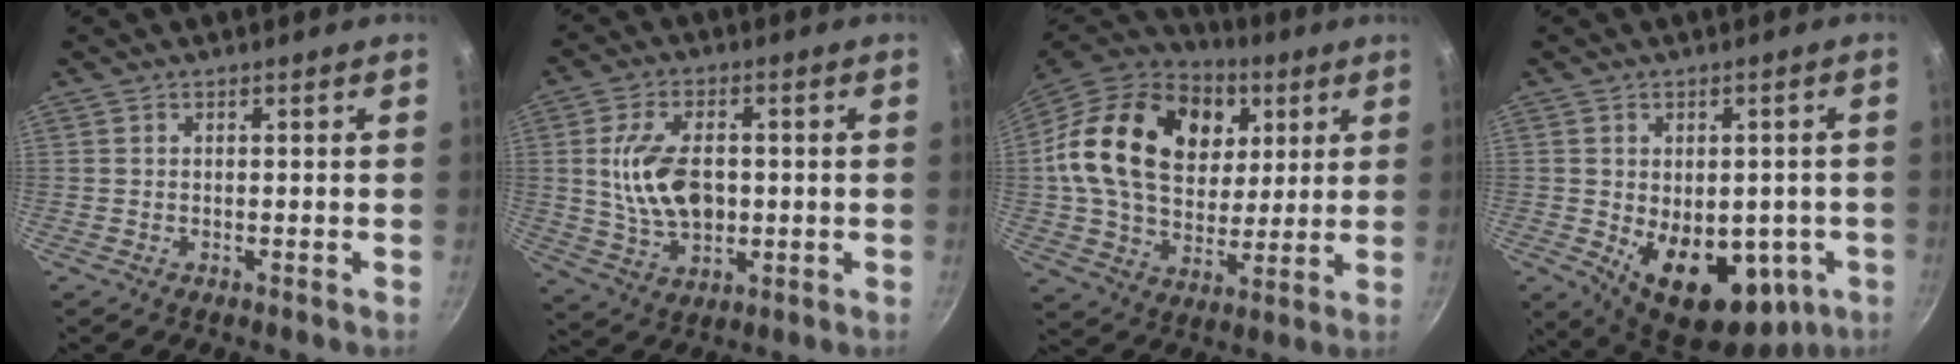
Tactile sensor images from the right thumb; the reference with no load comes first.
{"total": 12.8, "force": [0.6, 7.9, 10.1], "torque": [-0.167, 0.000, 0.015]}
{"total": 26.6, "force": [7.7, 18.8, 17.2], "torque": [-0.286, -0.001, 0.128]}
{"total": 16.7, "force": [-3.5, 10.7, 12.3], "torque": [-0.139, -0.021, -0.023]}